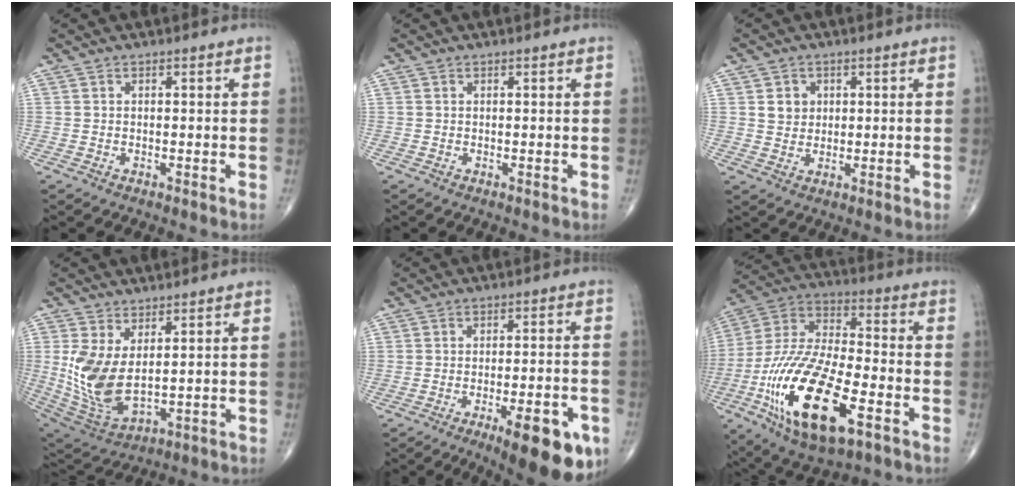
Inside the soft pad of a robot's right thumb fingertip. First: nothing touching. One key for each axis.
{"total": 0.0}
{"total": 3.7, "fx": 1.1, "fy": 3.2, "fz": 1.4, "tx": -0.005, "ty": -0.004, "tz": 0.019}
{"total": 11.9, "fx": 2.1, "fy": 6.1, "fz": 10.0, "tx": -0.207, "ty": -0.023, "tz": 0.064}
{"total": 14.9, "fx": -7.4, "fy": 4.5, "fz": 12.1, "tx": -0.119, "ty": 0.023, "tz": -0.092}
{"total": 25.4, "fx": -9.6, "fy": 10.6, "fz": 21.0, "tx": -0.442, "ty": 0.018, "tz": -0.167}